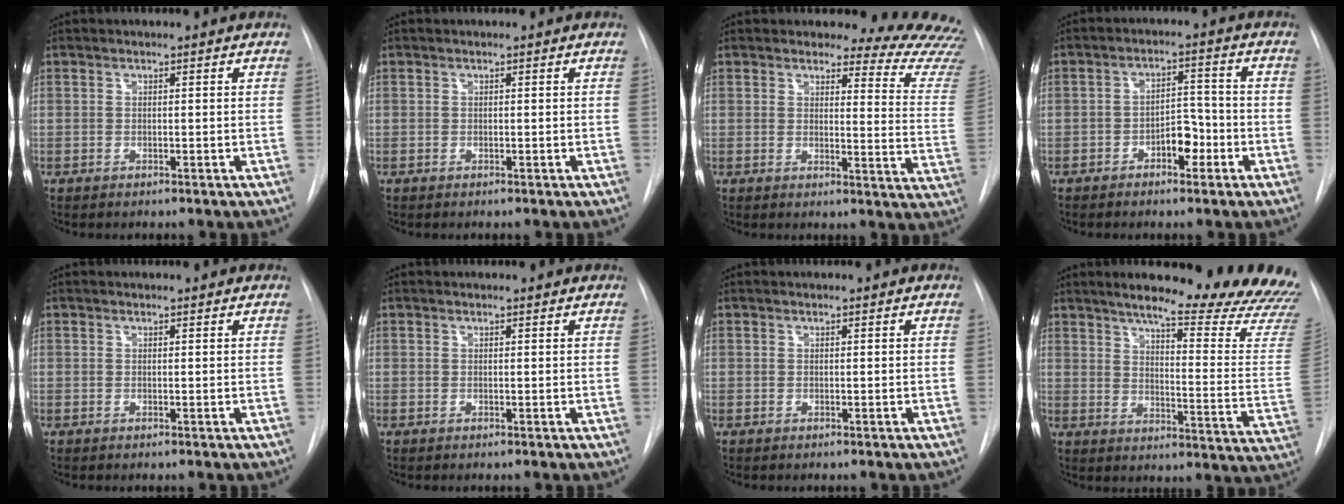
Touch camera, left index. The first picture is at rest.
{"total": 0.0}
{"total": 15.7, "force": [15.4, 1.9, 2.3], "torque": [0.005, -0.142, 0.137]}
{"total": 4.4, "force": [-2.2, 2.3, 3.1], "torque": [-0.042, 0.013, -0.036]}
{"total": 1.9, "force": [1.9, 0.3, 0.3], "torque": [-0.011, 0.013, 0.019]}
{"total": 2.3, "force": [2.2, 0.4, 0.3], "torque": [-0.011, 0.014, 0.022]}
{"total": 0.8, "force": [0.8, 0.0, 0.1], "torque": [-0.005, 0.009, 0.010]}
{"total": 25.5, "force": [22.2, 2.7, 12.1], "torque": [-0.158, -0.104, 0.260]}